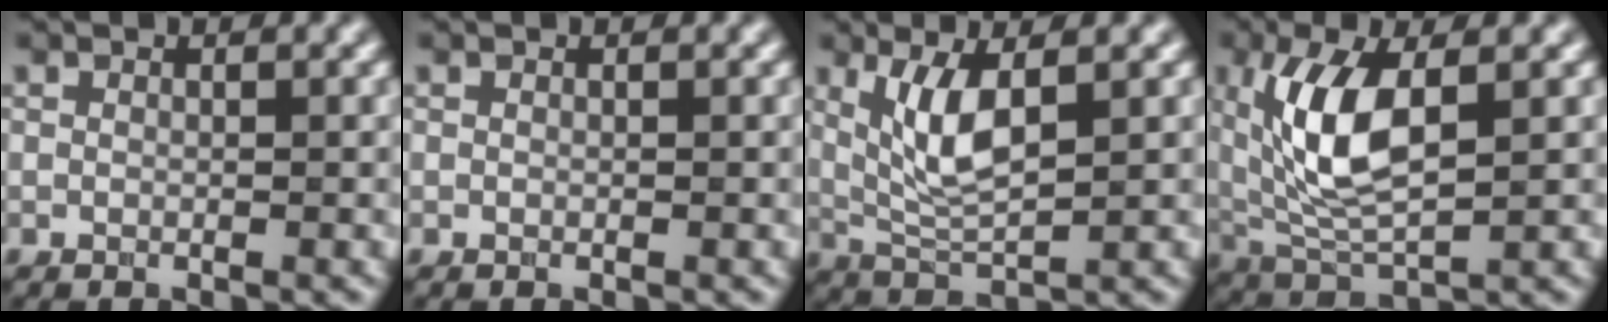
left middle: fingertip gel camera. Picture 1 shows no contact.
{"total": 0.0}
{"total": 4.2, "force": [1.2, 1.2, 3.8], "torque": [-0.092, -0.005, 0.038]}
{"total": 7.4, "force": [1.6, 3.2, 6.5], "torque": [-0.150, -0.003, 0.043]}